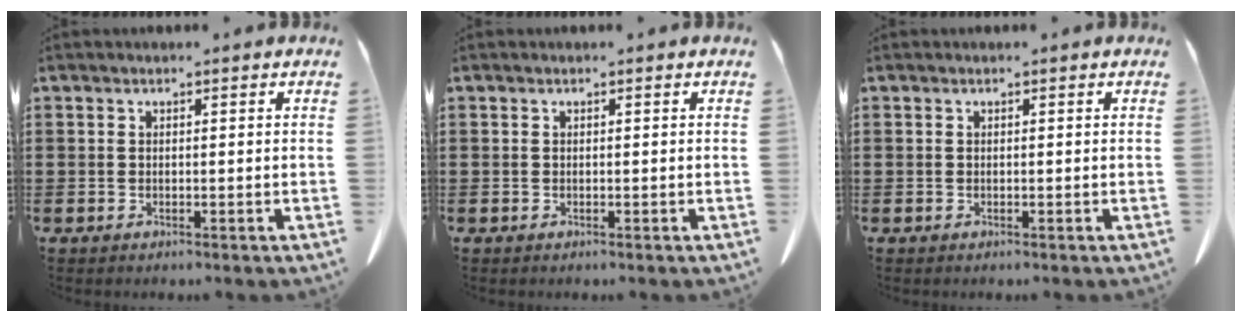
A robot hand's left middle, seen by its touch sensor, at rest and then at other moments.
{"total": 0.0}
{"total": 0.0}